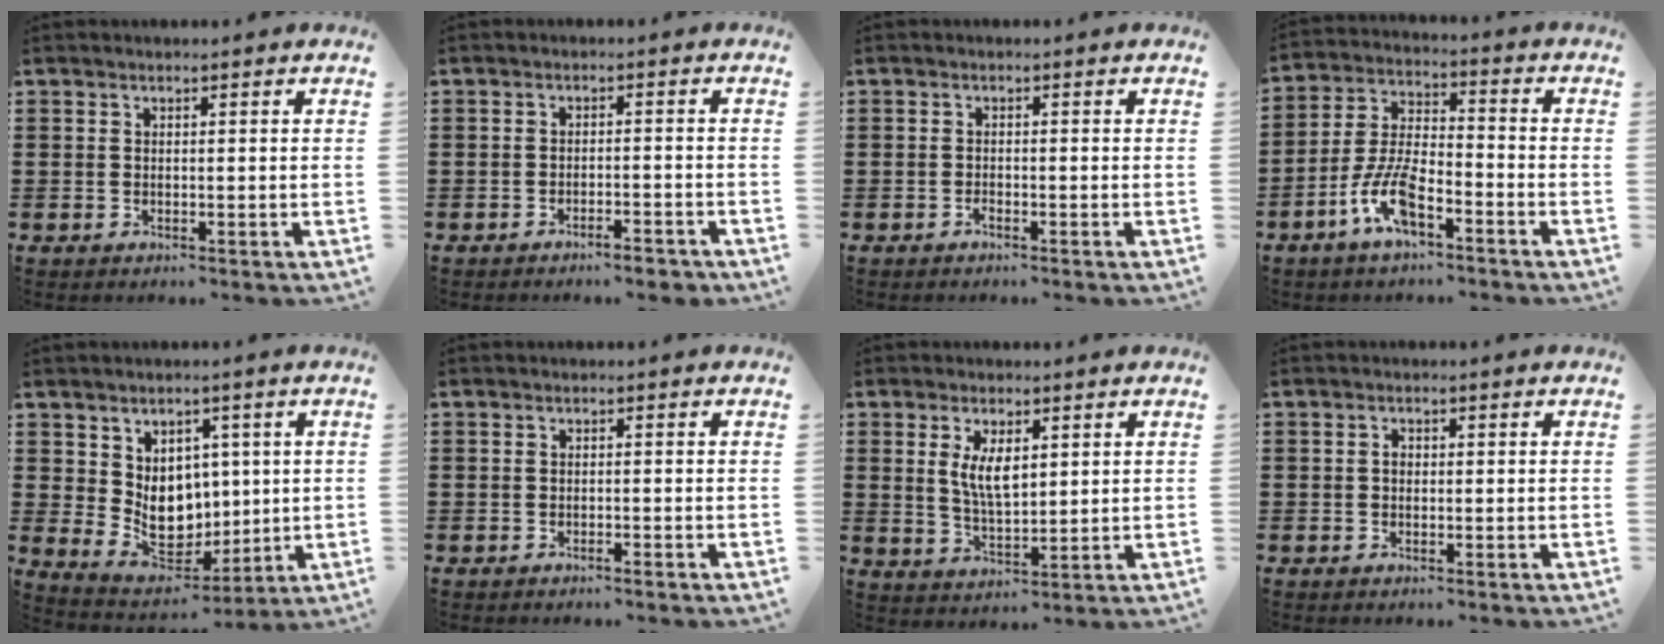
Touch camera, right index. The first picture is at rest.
{"total": 2.9, "force": [-2.5, 0.2, 1.4], "torque": [-0.026, -0.001, -0.047]}
{"total": 0.8, "force": [-0.7, 0.1, 0.4], "torque": [-0.010, -0.003, -0.014]}
{"total": 8.3, "force": [-4.8, 2.9, 6.1], "torque": [-0.146, -0.003, -0.093]}
{"total": 7.6, "force": [1.5, 6.5, 3.7], "torque": [-0.074, -0.007, 0.033]}
{"total": 0.8, "force": [-0.7, 0.0, 0.4], "torque": [-0.010, -0.004, -0.013]}
{"total": 5.2, "force": [1.5, 2.2, 4.5], "torque": [-0.086, 0.002, 0.024]}
{"total": 1.1, "force": [-0.1, 0.7, 0.8], "torque": [-0.016, 0.002, -0.002]}